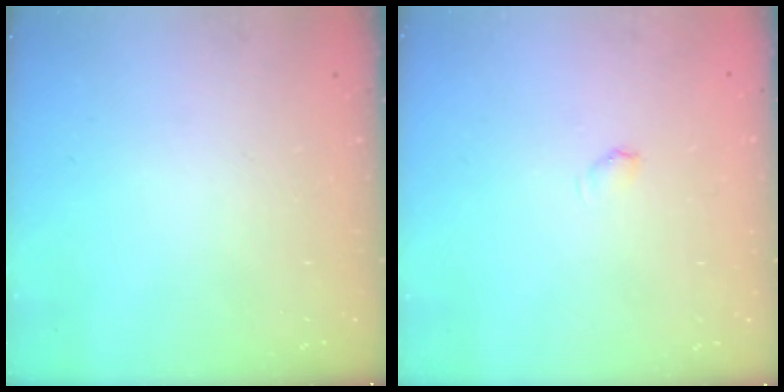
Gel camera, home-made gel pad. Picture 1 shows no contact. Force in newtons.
{"total": 3.4, "press": 3.3, "slide": 0.7}